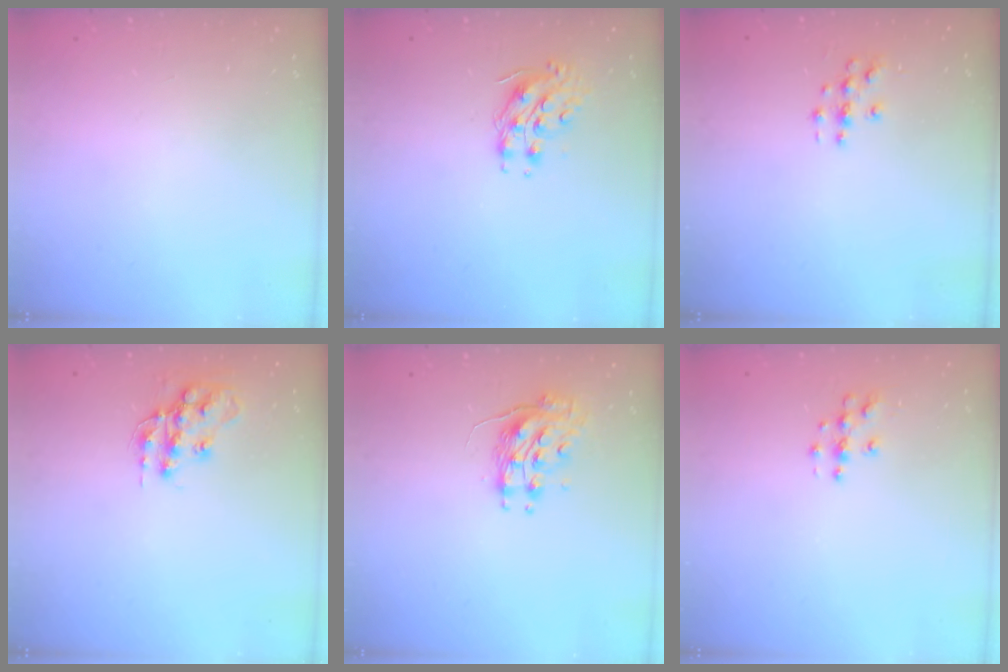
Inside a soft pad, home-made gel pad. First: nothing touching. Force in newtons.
{"total": 8.4, "press": 8.4, "slide": 0.5}
{"total": 3.1, "press": 3.1, "slide": 0.2}
{"total": 14.0, "press": 14.0, "slide": 0.7}
{"total": 8.8, "press": 8.8, "slide": 0.0}
{"total": 3.9, "press": 3.9, "slide": 0.3}